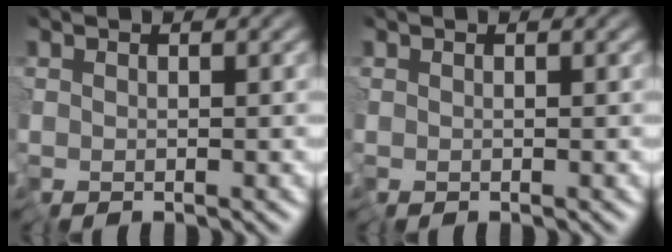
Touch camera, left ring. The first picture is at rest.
{"total": 0.0}